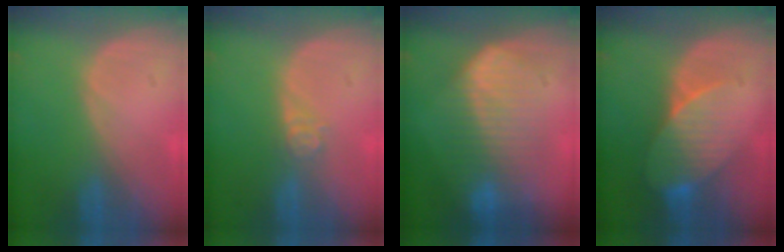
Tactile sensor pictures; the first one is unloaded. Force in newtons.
{"total": 2.7, "press": 2.2, "slide": 1.5}
{"total": 8.7, "press": 8.7, "slide": 0.2}
{"total": 8.1, "press": 7.3, "slide": 3.5}